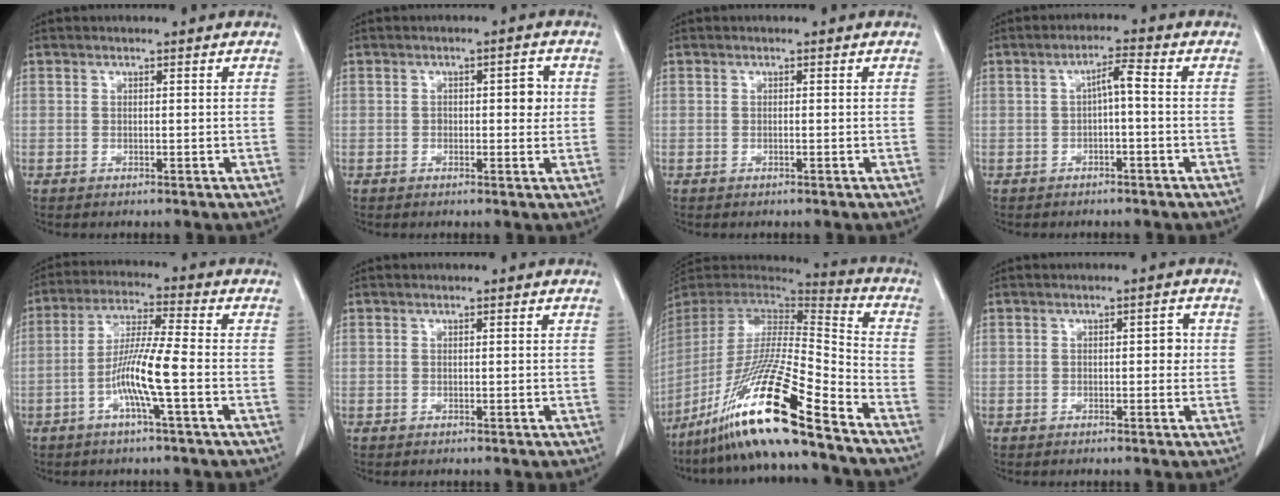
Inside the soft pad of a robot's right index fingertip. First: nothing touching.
{"total": 3.4, "force": [0.3, 1.6, 3.0], "torque": [-0.039, 0.009, 0.004]}
{"total": 0.0}
{"total": 3.1, "force": [-0.3, 0.4, 3.0], "torque": [-0.053, 0.013, -0.004]}
{"total": 8.8, "force": [-2.8, -0.2, 8.4], "torque": [-0.168, 0.002, -0.057]}
{"total": 0.0}
{"total": 22.2, "force": [-15.5, -0.1, 15.9], "torque": [-0.322, -0.041, -0.289]}
{"total": 2.0, "force": [0.1, 0.9, 1.8], "torque": [-0.019, 0.008, -0.001]}